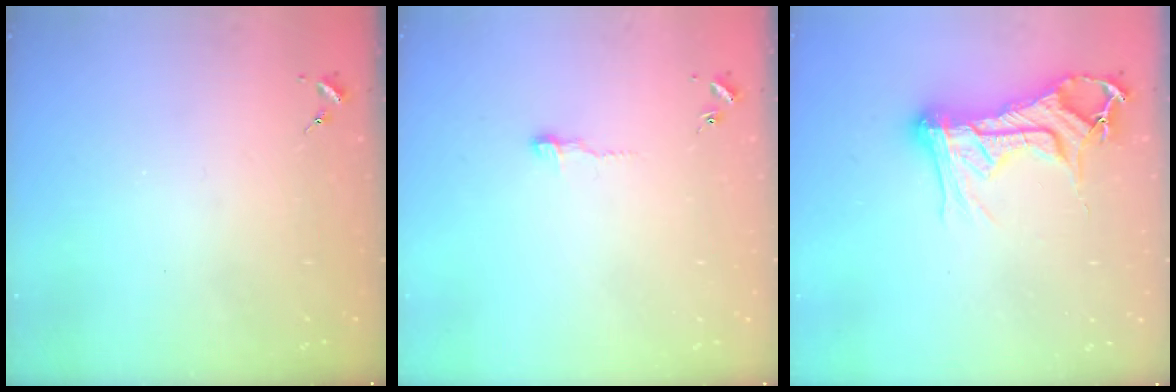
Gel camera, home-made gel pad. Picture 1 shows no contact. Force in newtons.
{"total": 3.6, "press": 3.6, "slide": 0.3}
{"total": 15.6, "press": 15.6, "slide": 1.1}